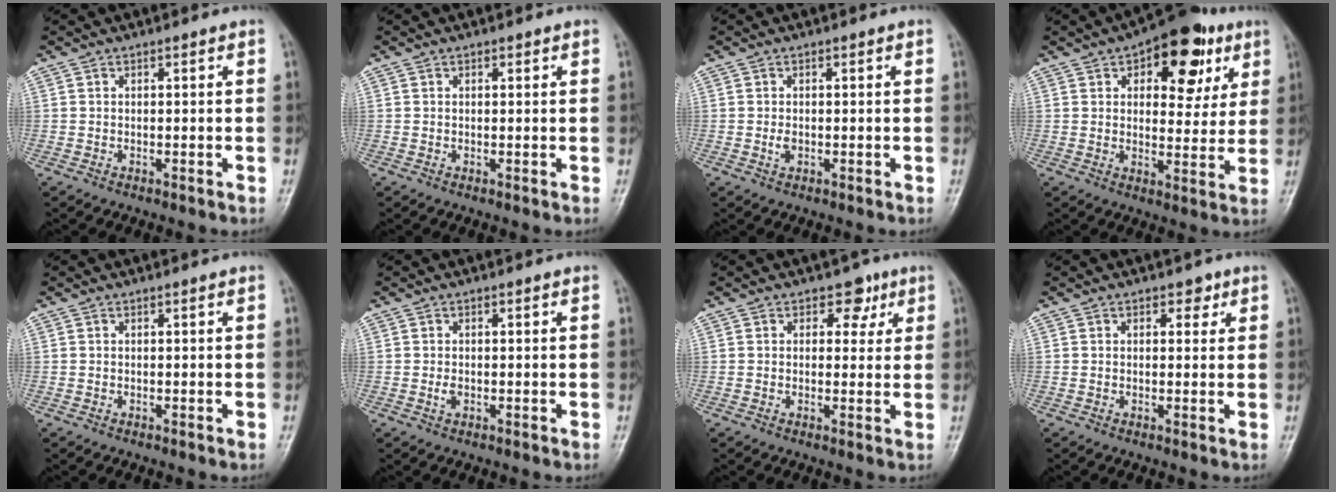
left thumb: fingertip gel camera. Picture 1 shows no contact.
{"total": 0.9, "force": [0.4, 0.5, 0.5], "torque": [-0.004, 0.000, 0.004]}
{"total": 1.5, "force": [-0.2, 1.0, 1.1], "torque": [-0.019, -0.002, -0.005]}
{"total": 15.8, "force": [7.1, 8.4, 11.4], "torque": [-0.097, -0.010, 0.094]}
{"total": 0.0}
{"total": 1.4, "force": [-0.2, 0.9, 1.0], "torque": [-0.018, -0.002, -0.005]}
{"total": 4.1, "force": [2.0, 3.0, 2.0], "torque": [0.004, -0.006, 0.023]}
{"total": 2.3, "force": [1.2, 1.6, 1.2], "torque": [0.003, -0.003, 0.012]}